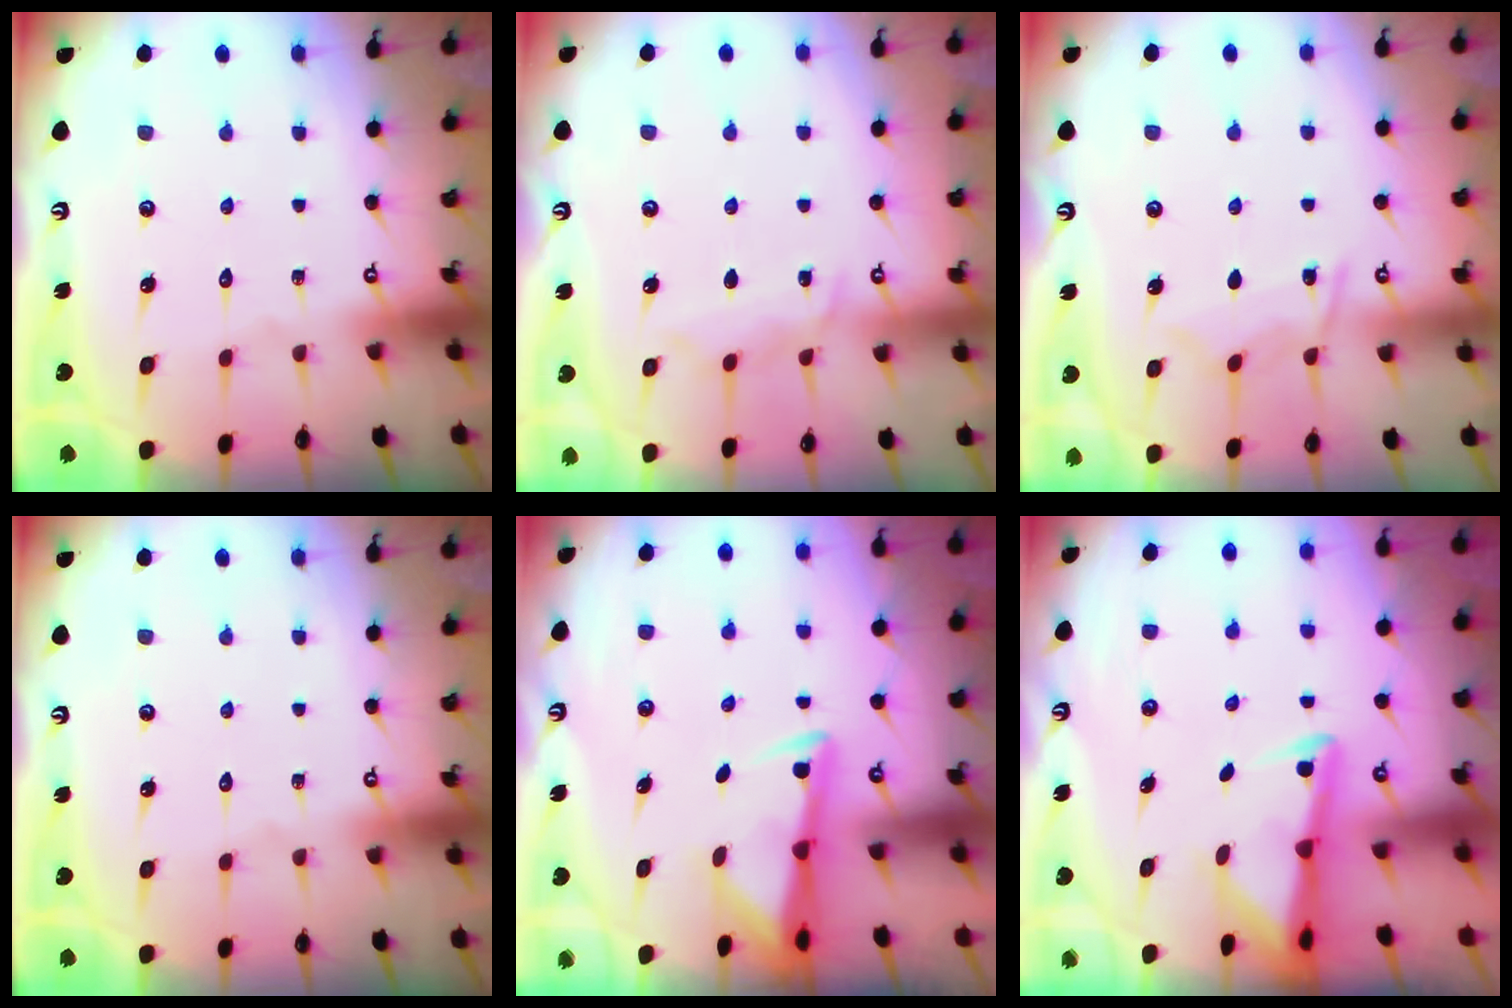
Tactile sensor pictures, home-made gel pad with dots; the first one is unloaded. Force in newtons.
{"total": 6.9, "press": 6.8, "slide": 0.8}
{"total": 7.5, "press": 7.4, "slide": 0.9}
{"total": 0.0}
{"total": 2.8, "press": 2.8, "slide": 0.5}
{"total": 3.0, "press": 2.9, "slide": 0.6}